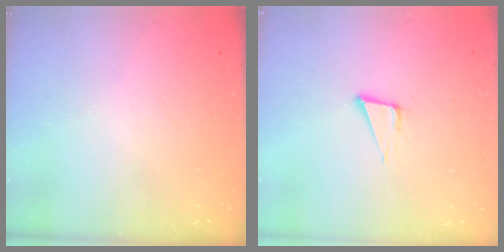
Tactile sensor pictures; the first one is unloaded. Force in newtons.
{"total": 5.1, "press": 4.3, "slide": 2.8}